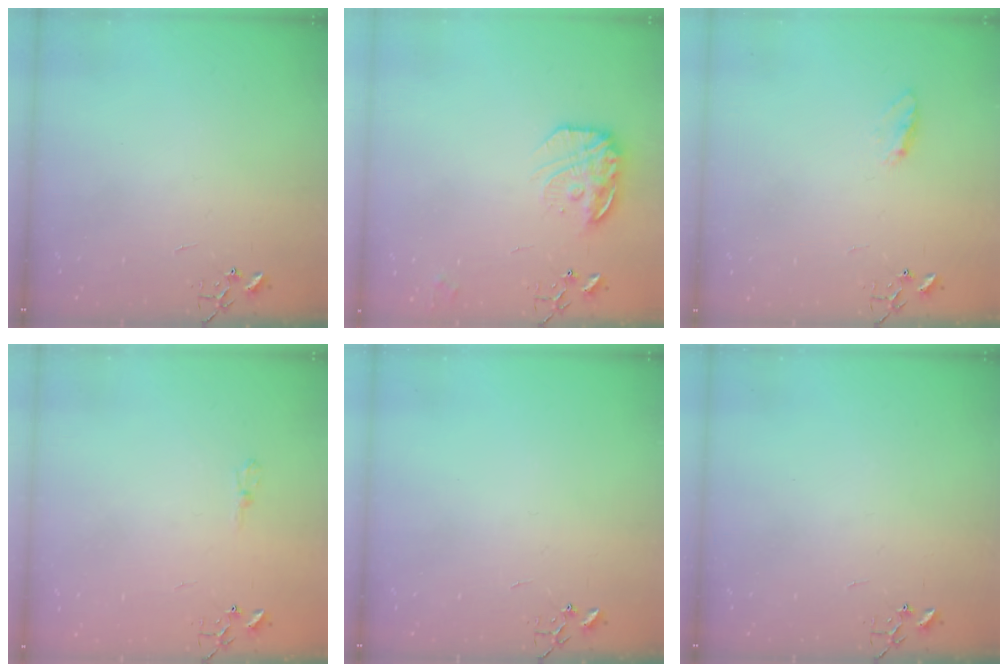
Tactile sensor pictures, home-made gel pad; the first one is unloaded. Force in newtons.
{"total": 16.0, "press": 15.9, "slide": 1.3}
{"total": 5.0, "press": 5.0, "slide": 0.7}
{"total": 4.8, "press": 4.8, "slide": 0.5}
{"total": 0.0}
{"total": 0.0}